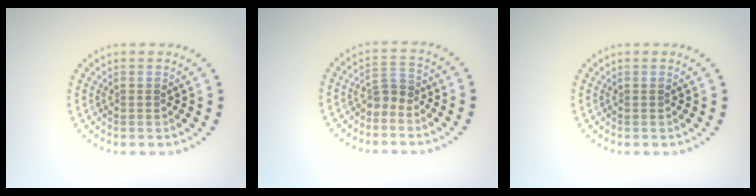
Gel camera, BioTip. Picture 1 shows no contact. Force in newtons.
{"total": 1.8, "press": 1.3, "slide": 1.2}
{"total": 0.0}